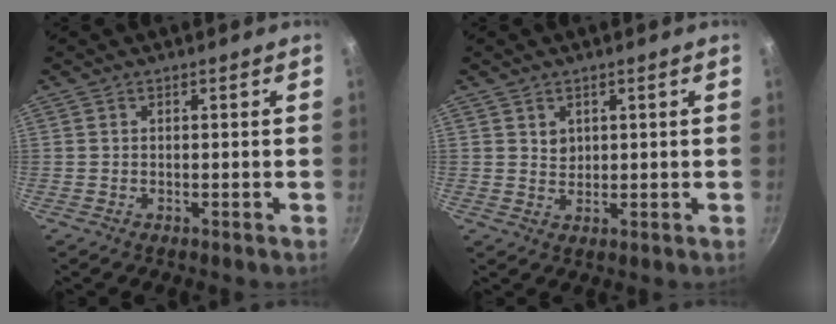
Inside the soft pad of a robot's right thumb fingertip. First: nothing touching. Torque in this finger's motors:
{"motor_torque": [-0.07, -0.15, 0.19, 0.04, -0.03]}